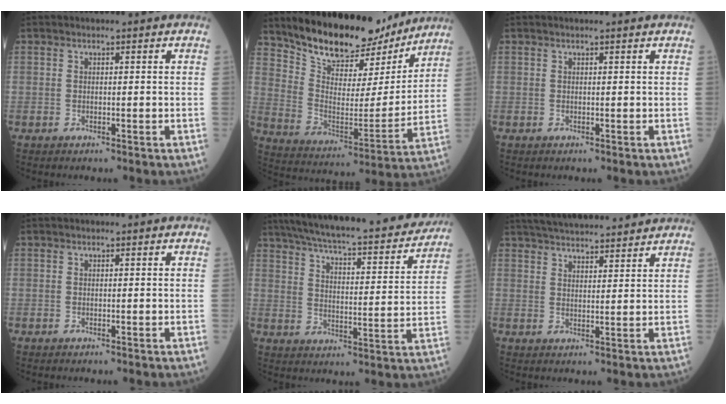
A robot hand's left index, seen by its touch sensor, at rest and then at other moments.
{"total": 18.2, "force": [15.9, 5.8, 6.5], "torque": [-0.110, -0.024, 0.255]}
{"total": 1.2, "force": [1.1, -0.1, 0.4], "torque": [-0.010, 0.003, 0.016]}
{"total": 0.0}
{"total": 26.4, "force": [23.1, 3.7, 12.3], "torque": [-0.204, -0.018, 0.308]}
{"total": 15.9, "force": [14.7, 2.1, 5.8], "torque": [-0.096, 0.034, 0.215]}